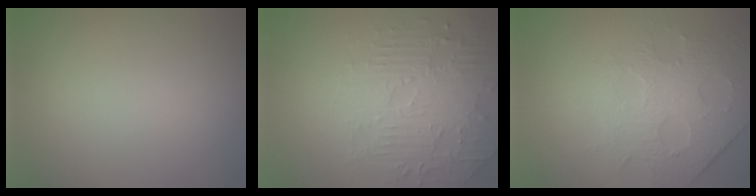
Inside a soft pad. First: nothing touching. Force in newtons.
{"total": 4.6, "press": 3.8, "slide": 2.6}
{"total": 4.3, "press": 3.5, "slide": 2.5}